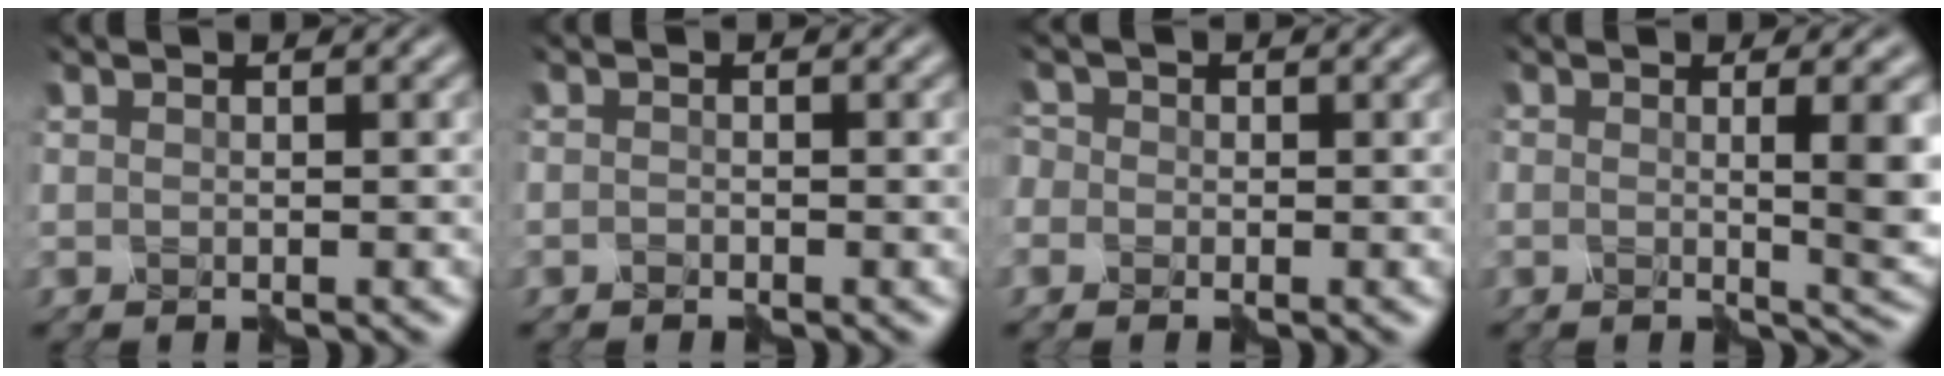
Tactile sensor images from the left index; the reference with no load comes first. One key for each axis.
{"total": 0.8, "fx": -0.8, "fy": 0.2, "fz": 0.0, "tx": 0.000, "ty": 0.002, "tz": -0.008}
{"total": 2.0, "fx": -0.5, "fy": 1.9, "fz": 0.7, "tx": -0.007, "ty": 0.016, "tz": -0.022}
{"total": 4.7, "fx": -0.1, "fy": 1.3, "fz": 4.5, "tx": -0.049, "ty": -0.003, "tz": 0.001}